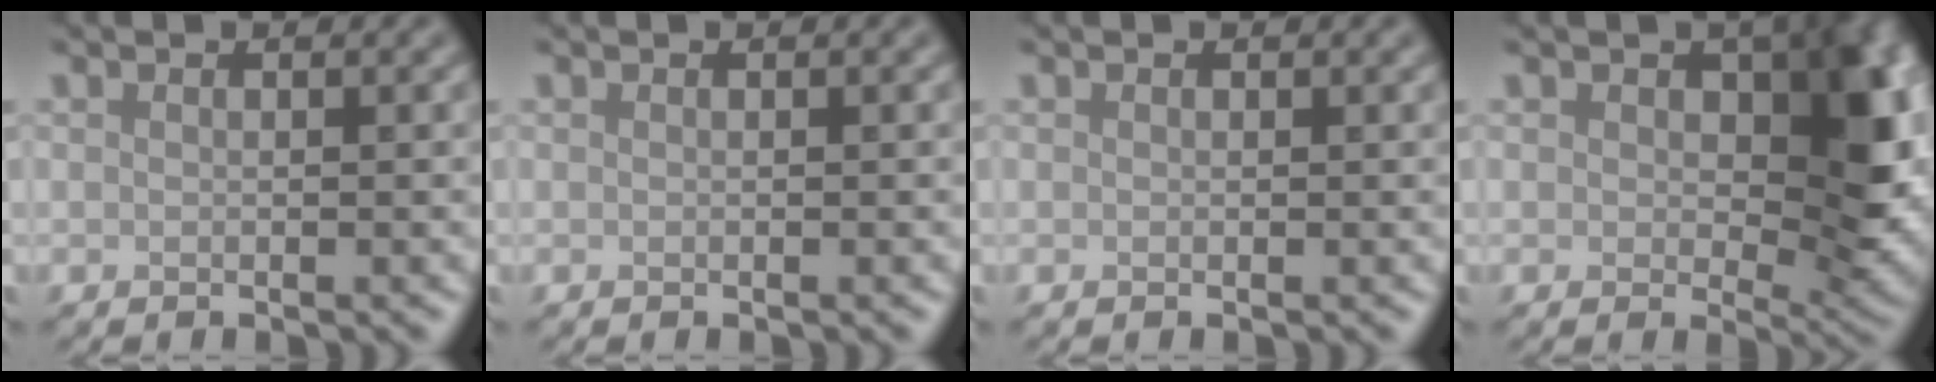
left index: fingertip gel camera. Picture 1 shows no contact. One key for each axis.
{"total": 0.0}
{"total": 0.0}
{"total": 10.0, "fx": 1.4, "fy": 5.7, "fz": 8.1, "tx": -0.103, "ty": -0.004, "tz": 0.021}